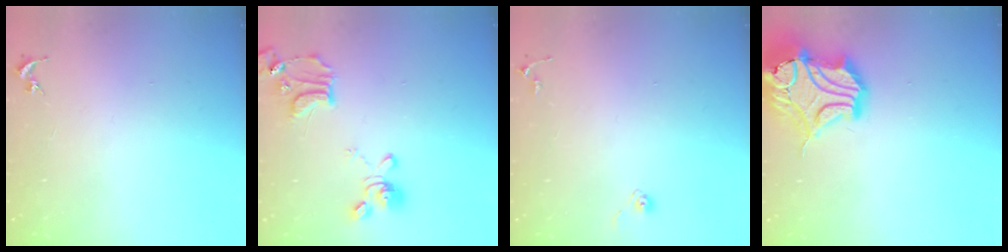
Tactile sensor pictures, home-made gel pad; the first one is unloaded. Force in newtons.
{"total": 15.3, "press": 15.3, "slide": 1.1}
{"total": 4.8, "press": 4.8, "slide": 0.4}
{"total": 19.2, "press": 18.9, "slide": 3.2}